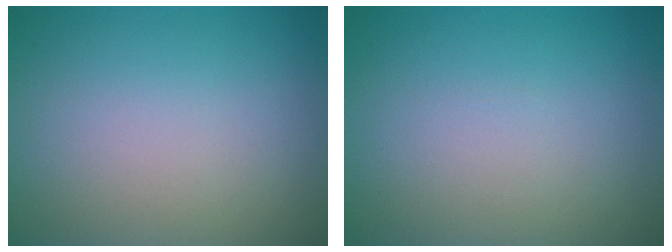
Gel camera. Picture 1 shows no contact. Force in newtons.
{"total": 0.0}